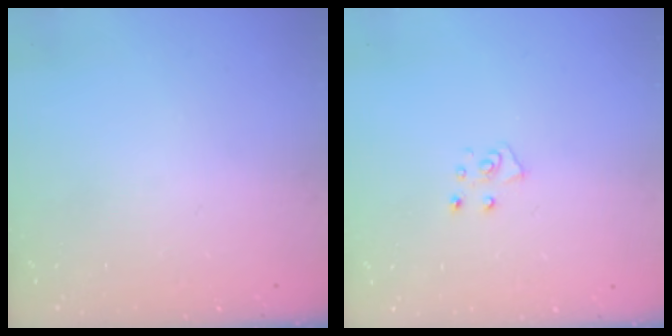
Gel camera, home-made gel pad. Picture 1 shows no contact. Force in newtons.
{"total": 5.3, "press": 5.3, "slide": 0.5}